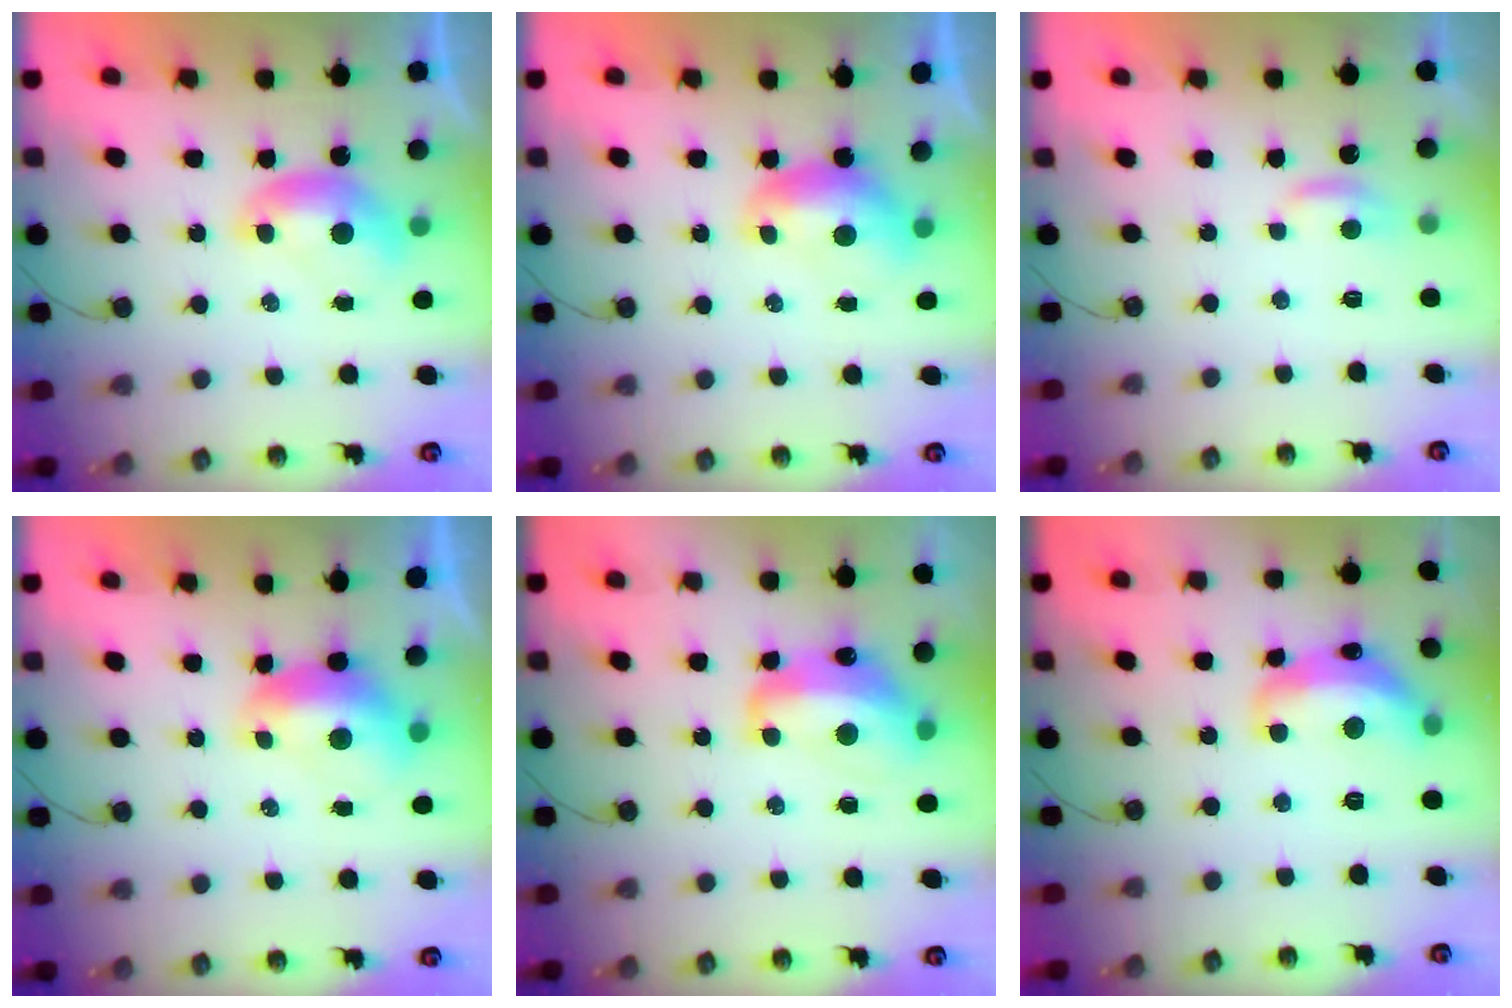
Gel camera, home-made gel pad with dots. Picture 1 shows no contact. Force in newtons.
{"total": 0.0}
{"total": 1.8, "press": 1.8, "slide": 0.4}
{"total": 1.5, "press": 1.4, "slide": 0.7}
{"total": 8.3, "press": 8.2, "slide": 1.1}
{"total": 7.0, "press": 7.0, "slide": 0.6}